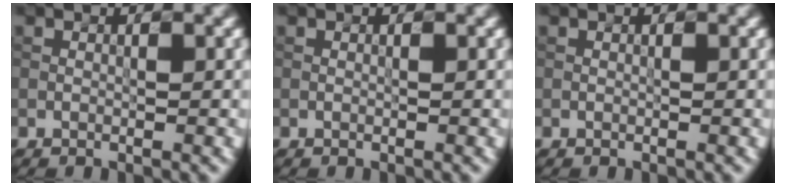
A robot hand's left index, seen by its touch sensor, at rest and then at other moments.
{"total": 0.0}
{"total": 0.0}